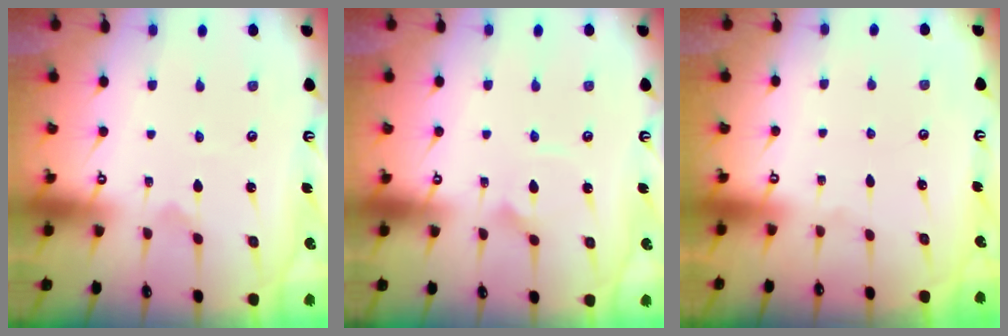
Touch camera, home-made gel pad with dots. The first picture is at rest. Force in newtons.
{"total": 2.7, "press": 2.7, "slide": 0.1}
{"total": 0.0}